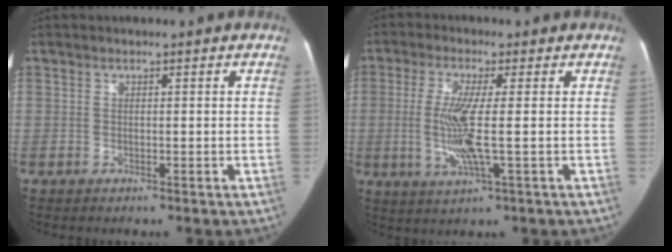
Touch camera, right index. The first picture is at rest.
{"total": 7.6, "force": [-0.7, 0.7, 7.5], "torque": [-0.160, -0.006, -0.015]}